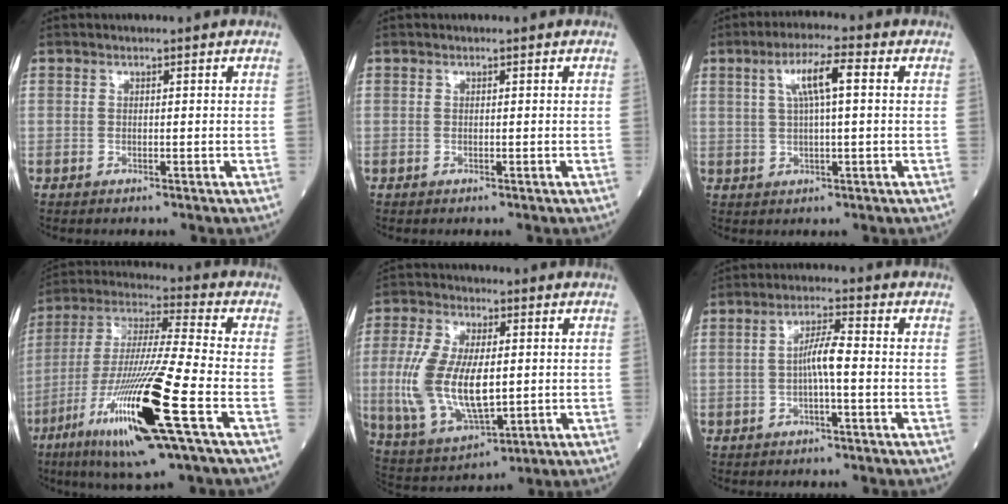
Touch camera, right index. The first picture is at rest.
{"total": 0.0}
{"total": 6.4, "force": [1.8, 0.8, 6.1], "torque": [-0.115, 0.015, 0.032]}
{"total": 20.8, "force": [-8.5, 0.5, 18.9], "torque": [-0.388, -0.037, -0.161]}
{"total": 15.0, "force": [-0.4, 6.4, 13.5], "torque": [-0.289, -0.005, 0.003]}
{"total": 4.3, "force": [-0.7, 0.3, 4.2], "torque": [-0.076, 0.010, -0.012]}